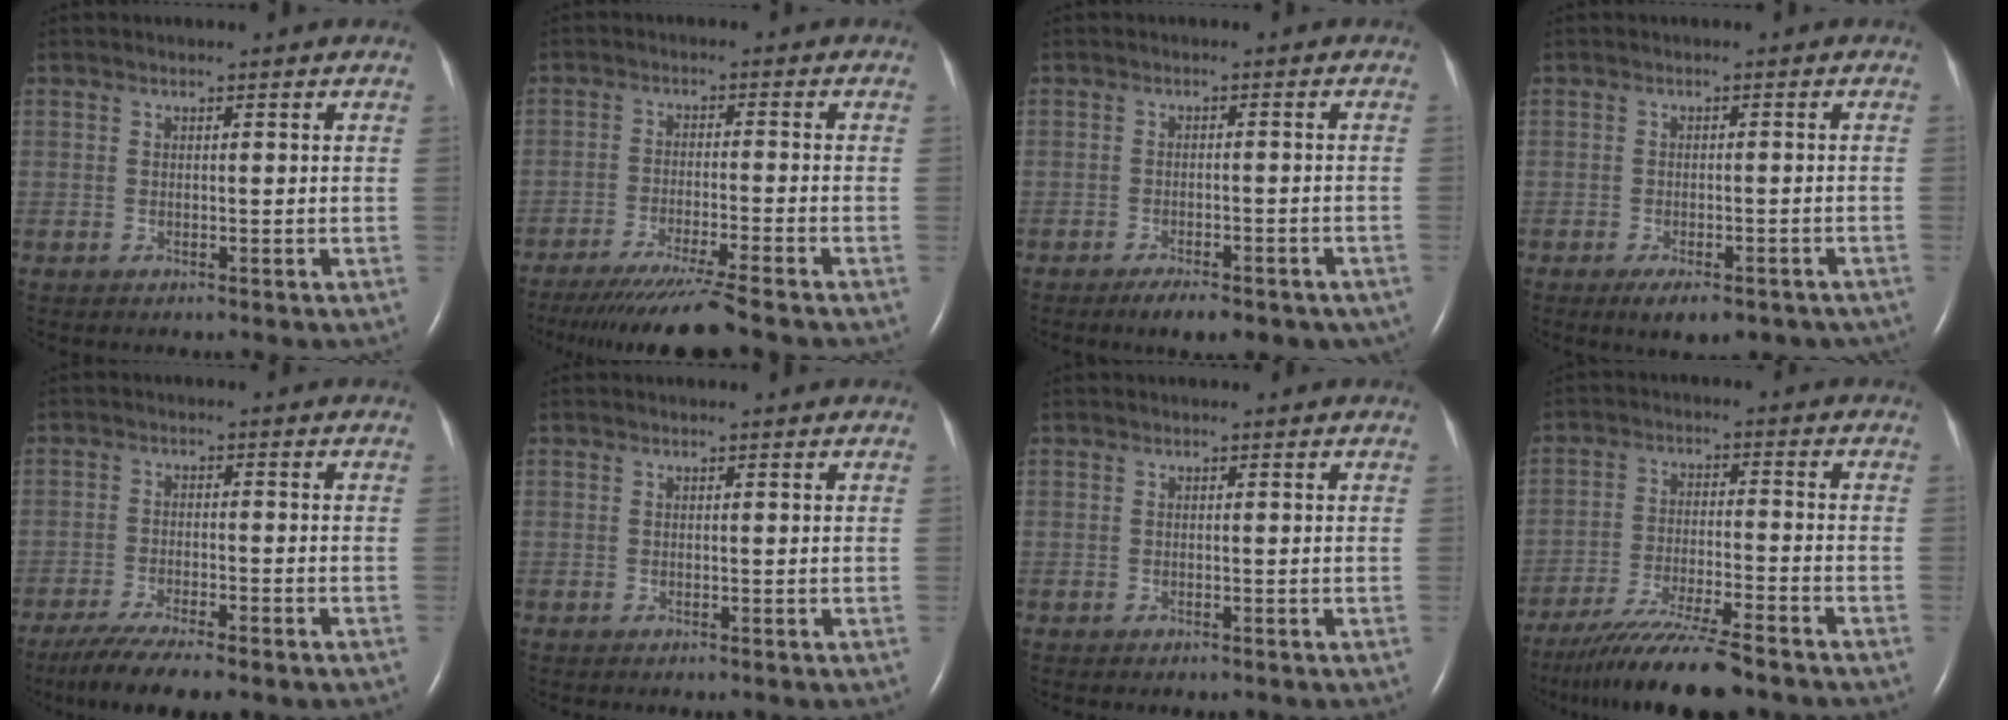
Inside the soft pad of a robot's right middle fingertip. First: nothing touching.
{"total": 11.1, "force": [-9.5, -1.5, 5.6], "torque": [-0.079, -0.037, -0.154]}
{"total": 9.4, "force": [-7.1, 3.2, 5.2], "torque": [-0.052, 0.003, -0.090]}
{"total": 8.8, "force": [-6.7, 3.2, 4.7], "torque": [-0.048, 0.000, -0.085]}
{"total": 9.8, "force": [-7.5, 1.7, 6.1], "torque": [-0.104, -0.021, -0.116]}
{"total": 0.0}
{"total": 0.0}
{"total": 12.8, "force": [-10.7, 0.3, 7.0], "torque": [-0.123, -0.033, -0.176]}